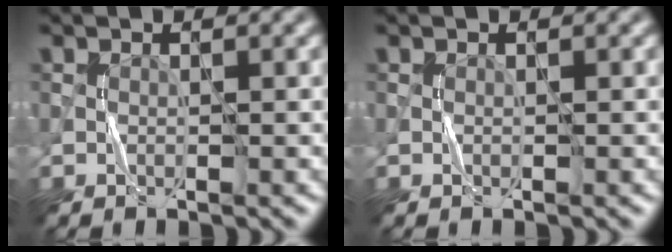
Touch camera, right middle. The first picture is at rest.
{"total": 0.0}